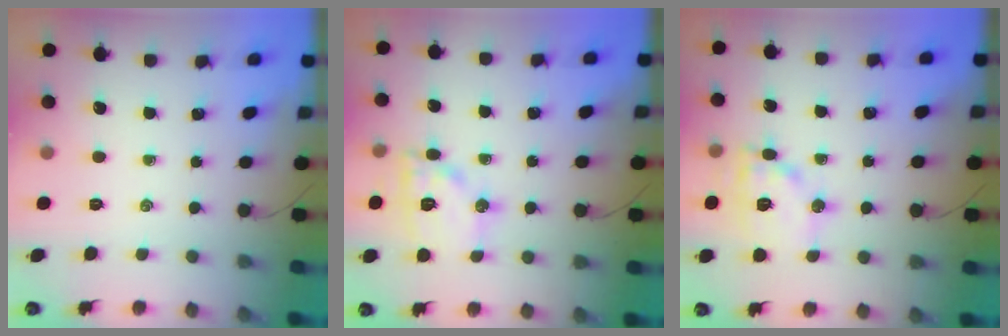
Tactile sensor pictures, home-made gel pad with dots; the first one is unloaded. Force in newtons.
{"total": 12.9, "press": 12.9, "slide": 0.9}
{"total": 12.7, "press": 12.7, "slide": 0.9}